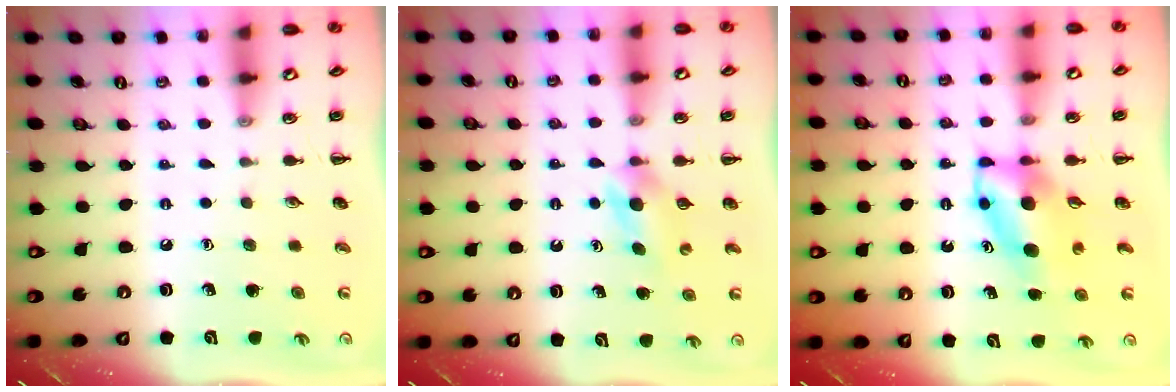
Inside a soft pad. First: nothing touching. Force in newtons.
{"total": 3.9, "press": 3.6, "slide": 1.3}
{"total": 6.5, "press": 6.5, "slide": 1.1}